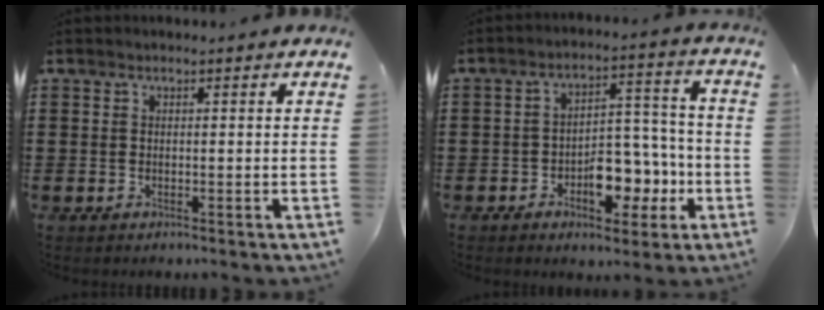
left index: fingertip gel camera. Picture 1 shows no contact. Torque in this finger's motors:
{"motor_torque": [1.08, 0.86, 0.42, 0.10]}